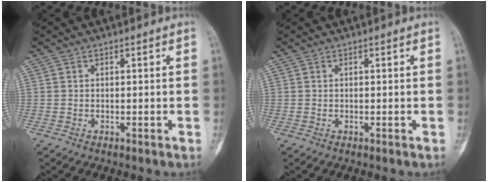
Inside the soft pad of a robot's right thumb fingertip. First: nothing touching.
{"total": 0.0}